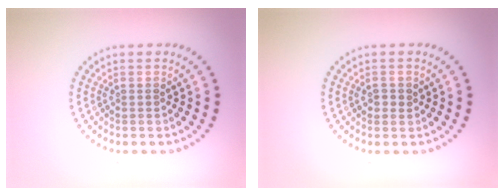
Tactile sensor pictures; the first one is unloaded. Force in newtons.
{"total": 1.1, "press": 1.1, "slide": 0.4}